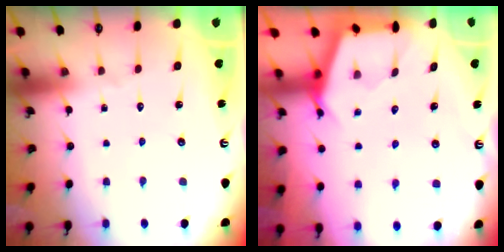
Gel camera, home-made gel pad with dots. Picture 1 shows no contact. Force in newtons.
{"total": 2.5, "press": 2.5, "slide": 0.4}